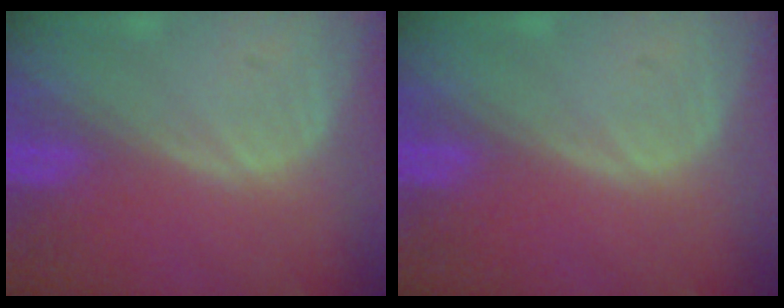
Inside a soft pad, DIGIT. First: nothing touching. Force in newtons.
{"total": 0.0}